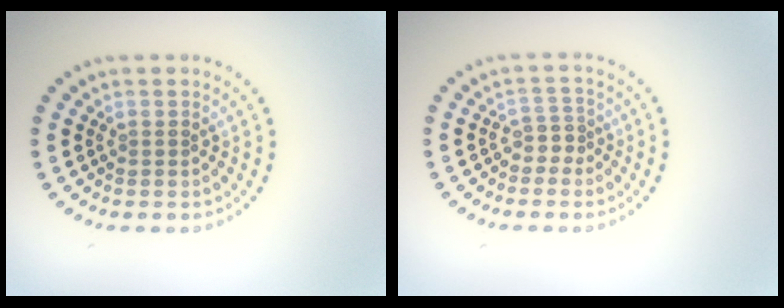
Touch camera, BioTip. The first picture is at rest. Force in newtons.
{"total": 1.6, "press": 1.2, "slide": 1.1}